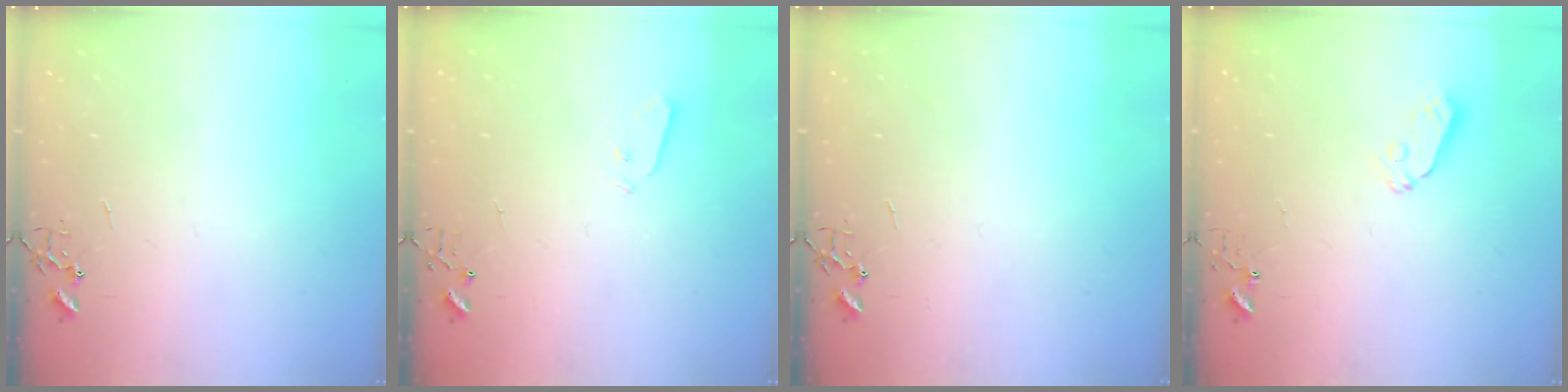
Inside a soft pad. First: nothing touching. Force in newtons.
{"total": 3.5, "press": 3.5, "slide": 0.2}
{"total": 0.0}
{"total": 4.1, "press": 4.1, "slide": 0.1}